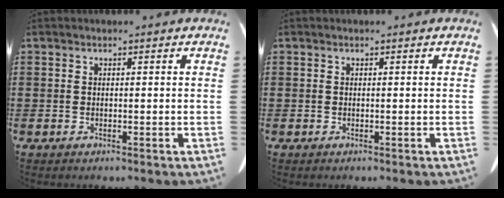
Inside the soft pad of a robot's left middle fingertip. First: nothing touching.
{"total": 0.0}